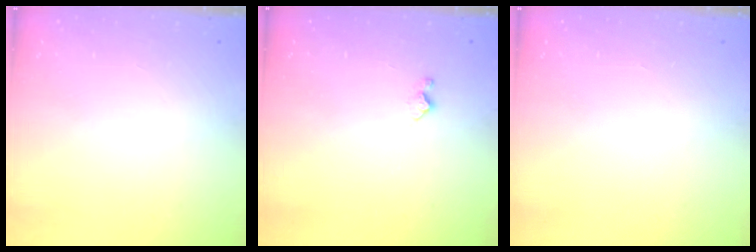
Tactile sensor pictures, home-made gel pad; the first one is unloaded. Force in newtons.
{"total": 5.3, "press": 5.2, "slide": 0.6}
{"total": 0.0}